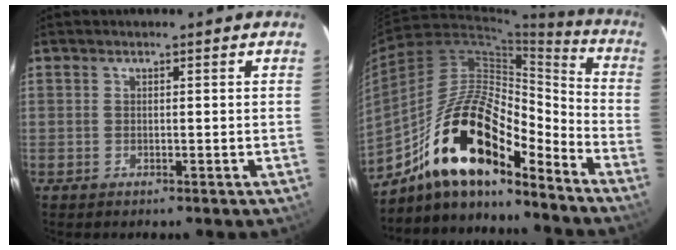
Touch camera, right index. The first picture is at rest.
{"total": 19.9, "force": [-13.6, 6.2, 13.2], "torque": [-0.238, 0.003, -0.253]}